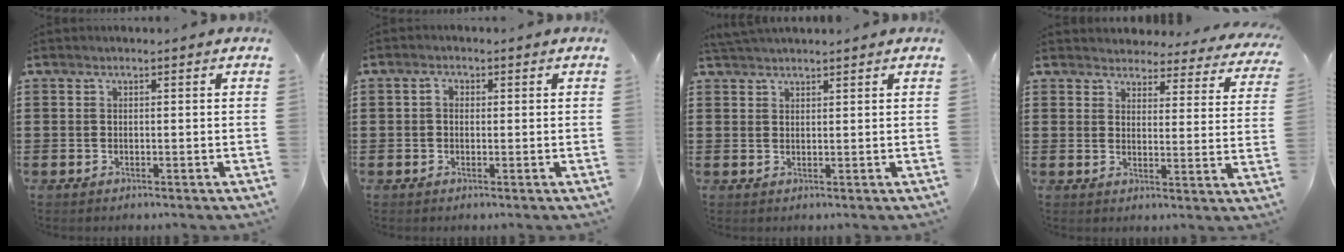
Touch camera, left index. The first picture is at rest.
{"total": 1.6, "force": [0.2, 1.2, 1.1], "torque": [-0.024, 0.009, 0.001]}
{"total": 2.0, "force": [1.9, 0.1, 0.3], "torque": [-0.009, 0.002, 0.038]}
{"total": 3.8, "force": [3.8, 0.4, 0.0], "torque": [-0.012, -0.026, 0.064]}